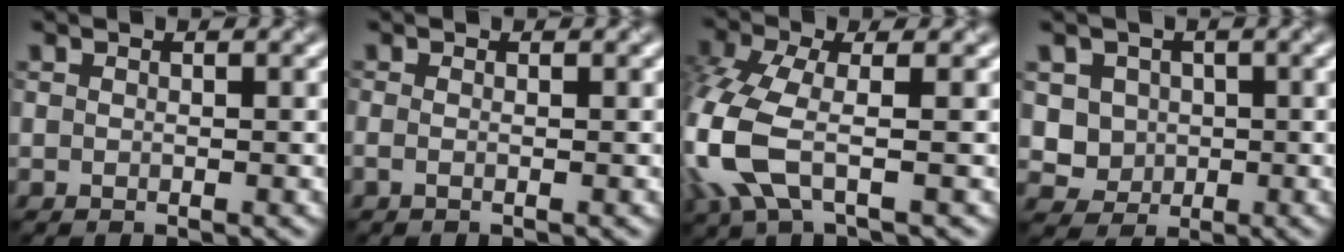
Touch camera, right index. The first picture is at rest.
{"total": 0.6, "force": [-0.3, 0.0, 0.5], "torque": [-0.016, -0.005, -0.008]}
{"total": 6.6, "force": [-2.3, 2.7, 5.6], "torque": [-0.168, -0.004, -0.057]}
{"total": 2.9, "force": [0.2, 2.7, 0.9], "torque": [-0.019, -0.008, 0.007]}